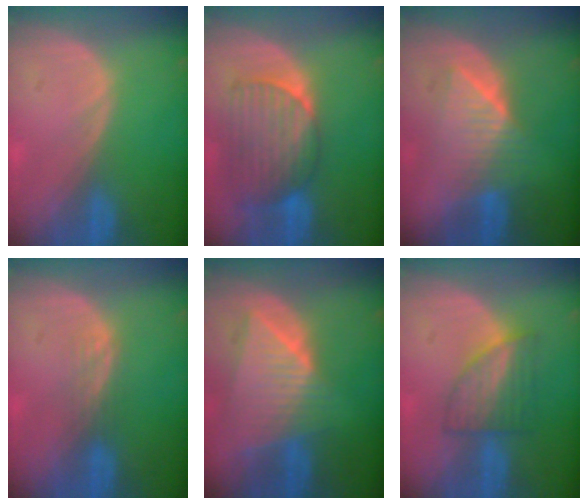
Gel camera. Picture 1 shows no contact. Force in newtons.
{"total": 9.0, "press": 8.4, "slide": 3.3}
{"total": 6.5, "press": 6.4, "slide": 0.9}
{"total": 1.9, "press": 1.9, "slide": 0.3}
{"total": 9.1, "press": 8.0, "slide": 4.3}
{"total": 5.8, "press": 5.7, "slide": 0.8}